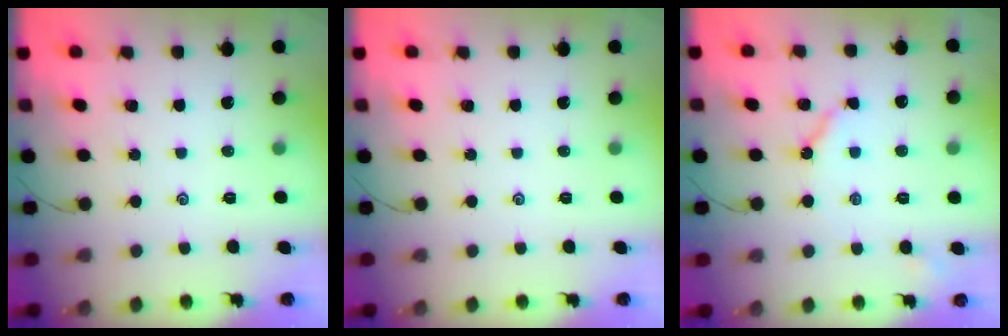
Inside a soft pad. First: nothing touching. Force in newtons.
{"total": 0.0}
{"total": 5.5, "press": 5.5, "slide": 0.2}